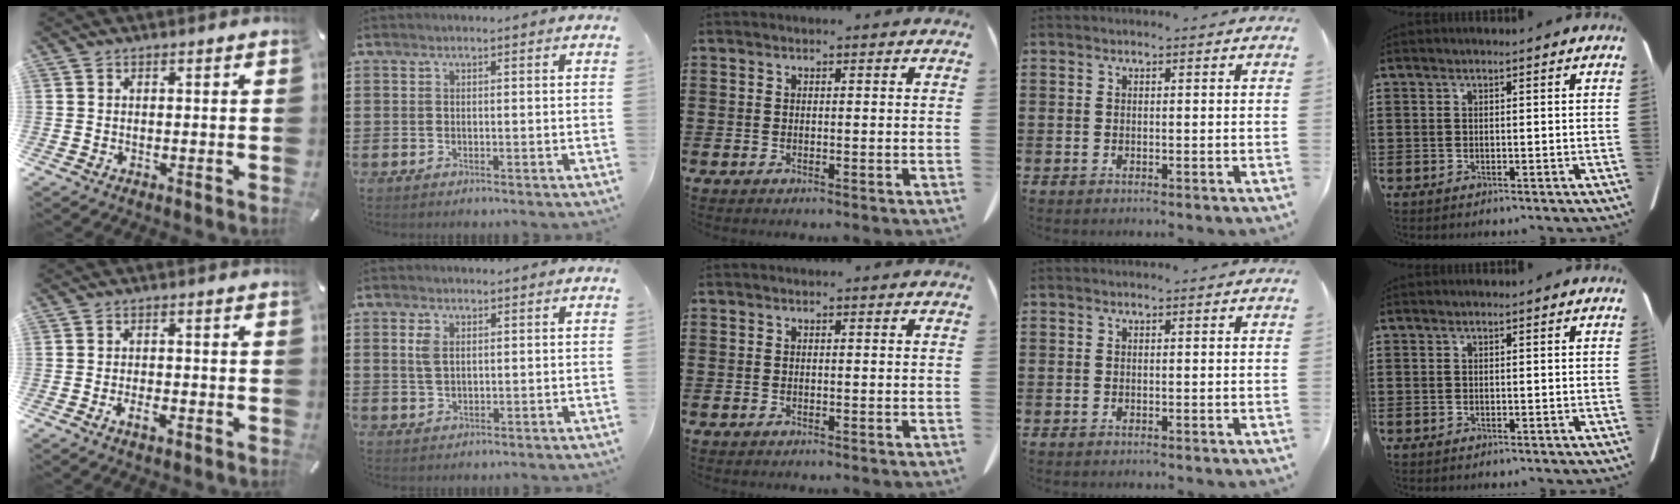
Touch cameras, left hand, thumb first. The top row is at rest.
{"thumb": {"total": 3.6, "force": [-1.6, 1.6, 2.7], "torque": [-0.043, 0.009, -0.028]}, "index": {"total": 2.6, "force": [0.8, 1.5, 1.9], "torque": [-0.045, 0.008, 0.014]}}